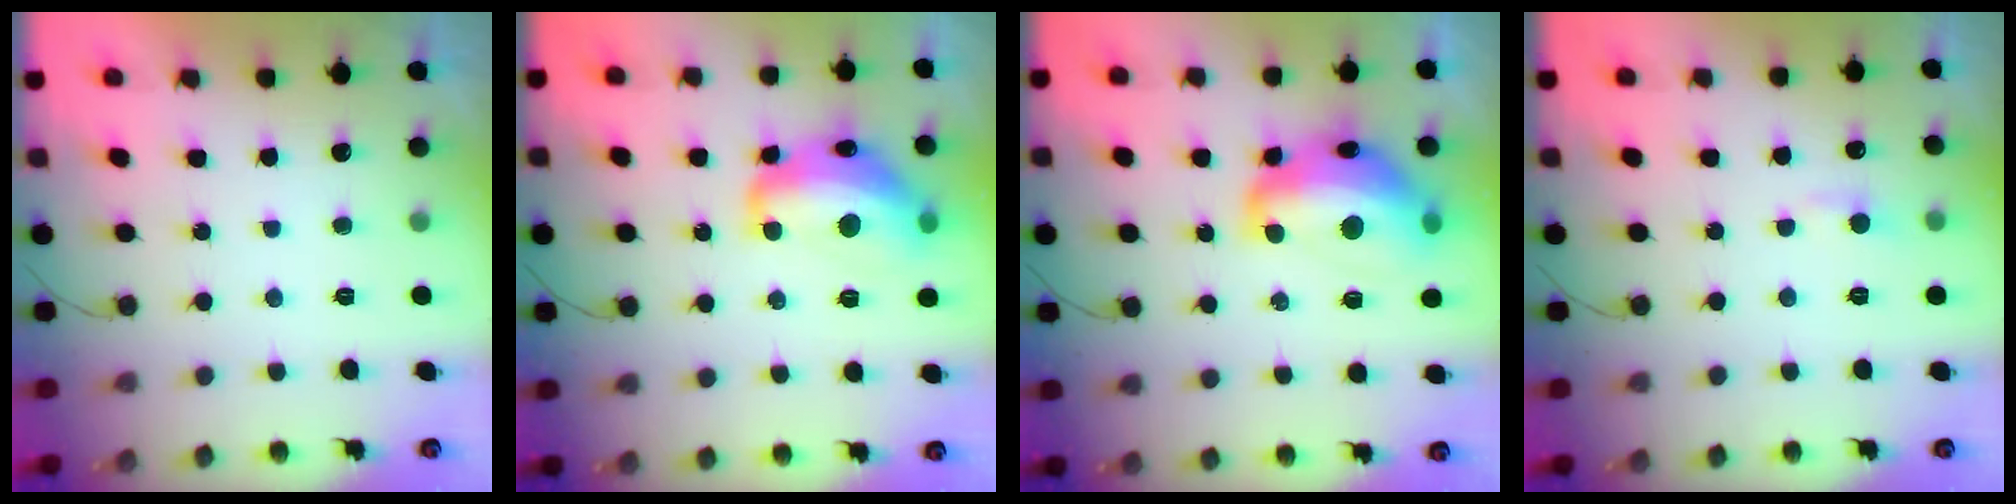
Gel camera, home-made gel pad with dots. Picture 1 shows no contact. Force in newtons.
{"total": 16.5, "press": 16.4, "slide": 1.0}
{"total": 17.5, "press": 17.5, "slide": 1.4}
{"total": 4.3, "press": 4.2, "slide": 0.6}